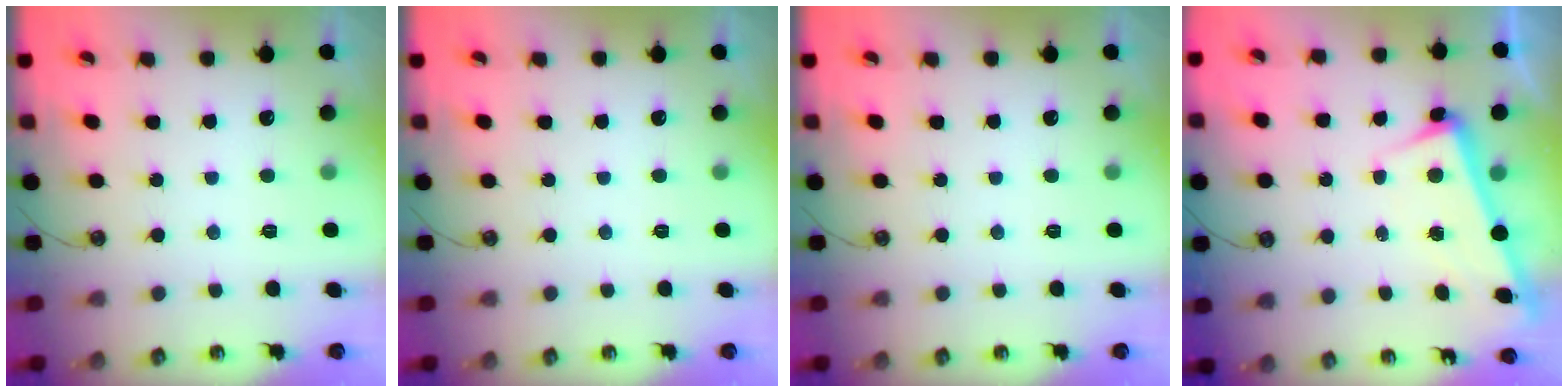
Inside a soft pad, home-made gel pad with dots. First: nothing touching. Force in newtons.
{"total": 0.0}
{"total": 0.0}
{"total": 3.3, "press": 3.1, "slide": 1.1}